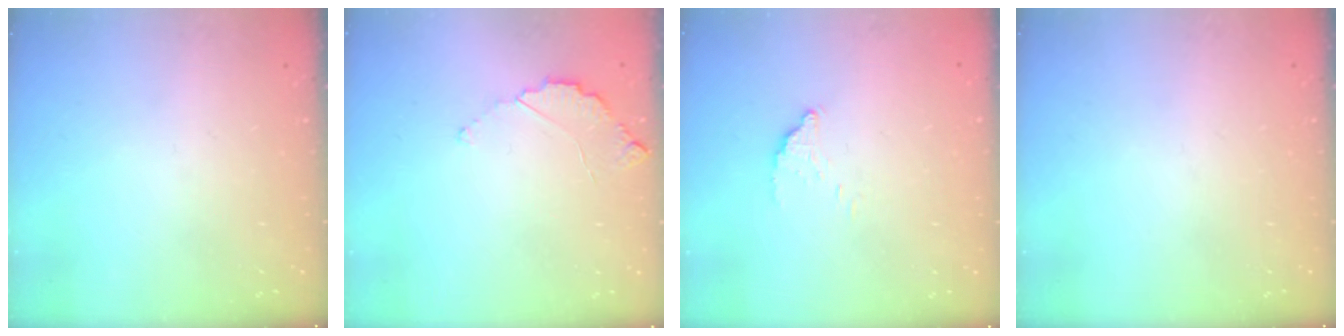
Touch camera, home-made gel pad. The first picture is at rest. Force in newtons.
{"total": 2.9, "press": 2.9, "slide": 0.3}
{"total": 3.4, "press": 3.4, "slide": 0.1}
{"total": 0.0}